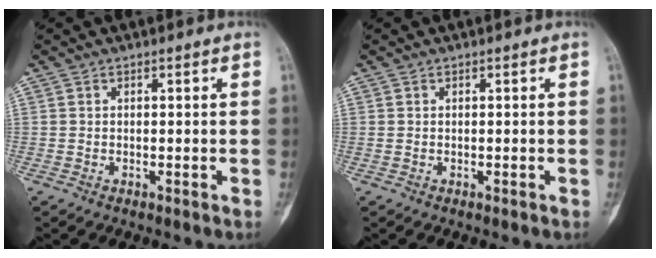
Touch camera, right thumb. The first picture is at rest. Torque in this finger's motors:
{"motor_torque": [-0.06, 0.19, -0.06, 0.01, 0.01]}